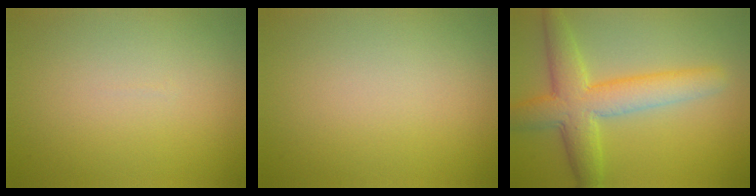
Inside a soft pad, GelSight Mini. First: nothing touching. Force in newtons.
{"total": 0.0}
{"total": 5.5, "press": 5.5, "slide": 0.4}